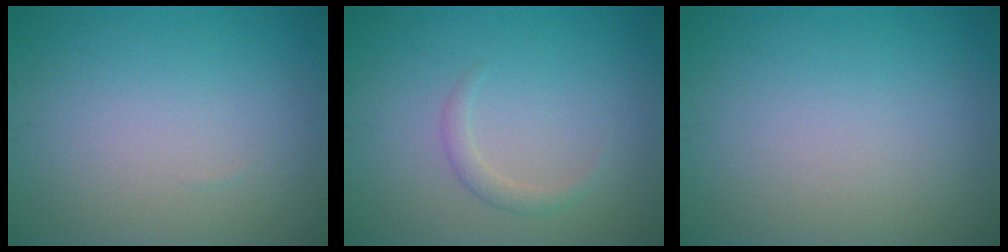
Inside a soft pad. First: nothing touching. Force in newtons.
{"total": 1.4, "press": 1.4, "slide": 0.1}
{"total": 0.0}